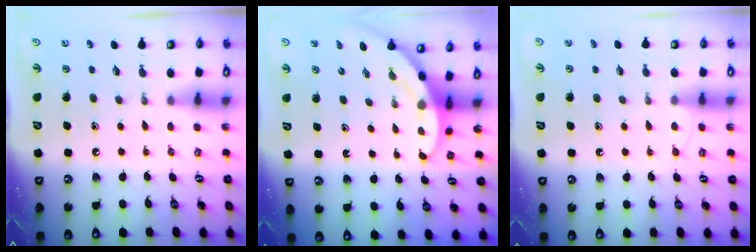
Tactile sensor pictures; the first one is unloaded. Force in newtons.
{"total": 3.2, "press": 3.2, "slide": 0.2}
{"total": 5.8, "press": 5.8, "slide": 0.6}